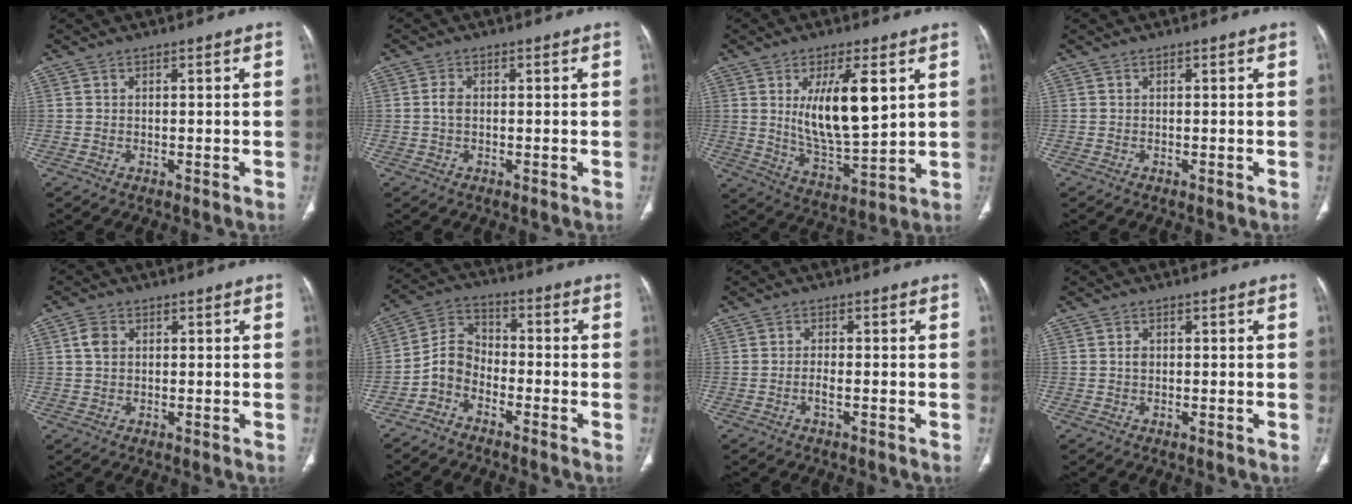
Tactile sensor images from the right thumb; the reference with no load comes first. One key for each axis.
{"total": 2.1, "fx": 0.0, "fy": 1.3, "fz": 1.6, "tx": -0.033, "ty": 0.002, "tz": -0.003}
{"total": 14.4, "fx": 3.9, "fy": 4.9, "fz": 12.9, "tx": -0.209, "ty": -0.035, "tz": 0.078}
{"total": 0.0}
{"total": 3.3, "fx": 0.8, "fy": 2.4, "fz": 2.1, "tx": -0.038, "ty": 0.003, "tz": 0.014}
{"total": 6.4, "fx": -3.5, "fy": 4.3, "fz": 3.3, "tx": -0.057, "ty": 0.045, "tz": -0.082}
{"total": 1.9, "fx": -0.7, "fy": 0.6, "fz": 1.6, "tx": -0.033, "ty": 0.004, "tz": -0.016}
{"total": 1.2, "fx": 0.1, "fy": 0.9, "fz": 0.8, "tx": -0.012, "ty": 0.002, "tz": 0.001}